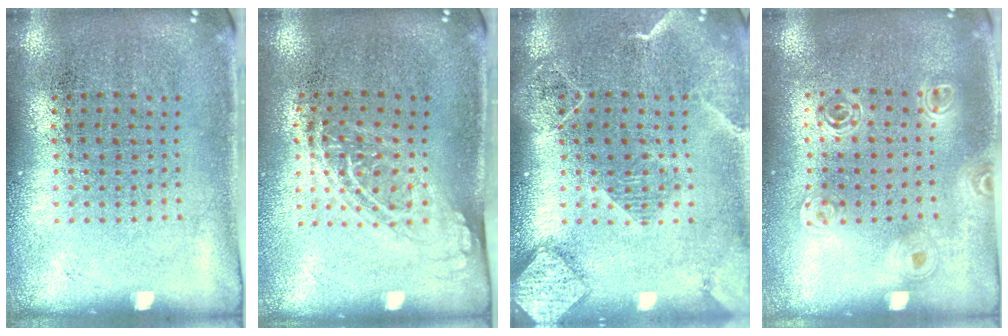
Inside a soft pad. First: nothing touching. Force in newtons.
{"total": 1.3, "press": 1.0, "slide": 0.8}
{"total": 2.3, "press": 1.9, "slide": 1.2}
{"total": 1.4, "press": 1.3, "slide": 0.5}